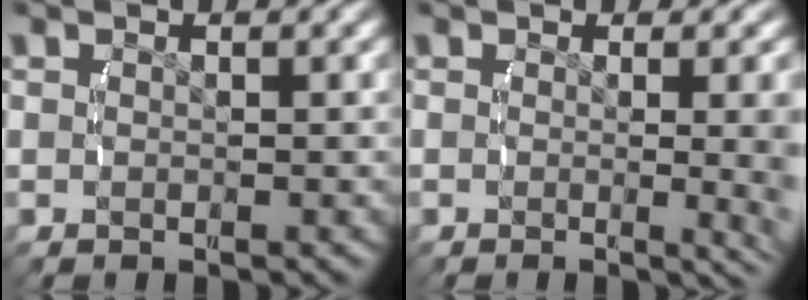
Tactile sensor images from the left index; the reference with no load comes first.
{"total": 4.5, "force": [-0.2, 0.8, 4.4], "torque": [-0.040, -0.001, -0.007]}